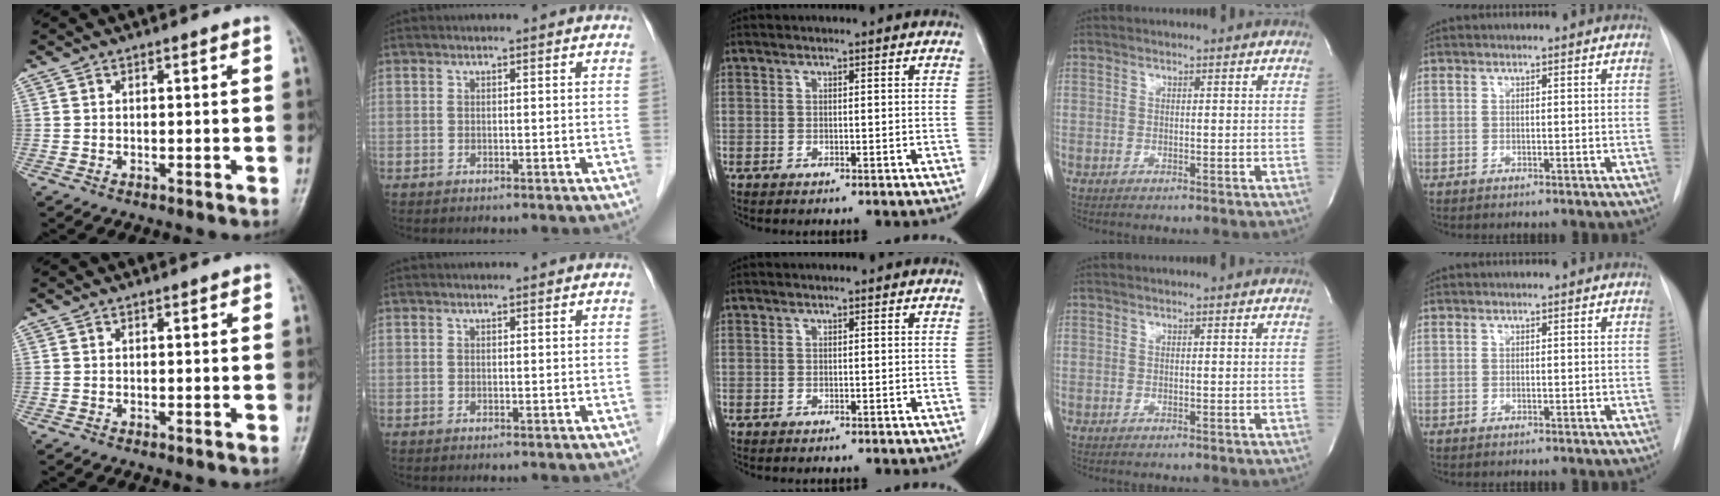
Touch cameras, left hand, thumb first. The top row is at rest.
{"thumb": {"total": 0.6, "force": [0.3, 0.3, 0.5], "torque": [-0.005, 0.000, 0.002]}, "index": {"total": 0.6, "force": [0.6, 0.1, 0.2], "torque": [-0.010, 0.002, 0.009]}}